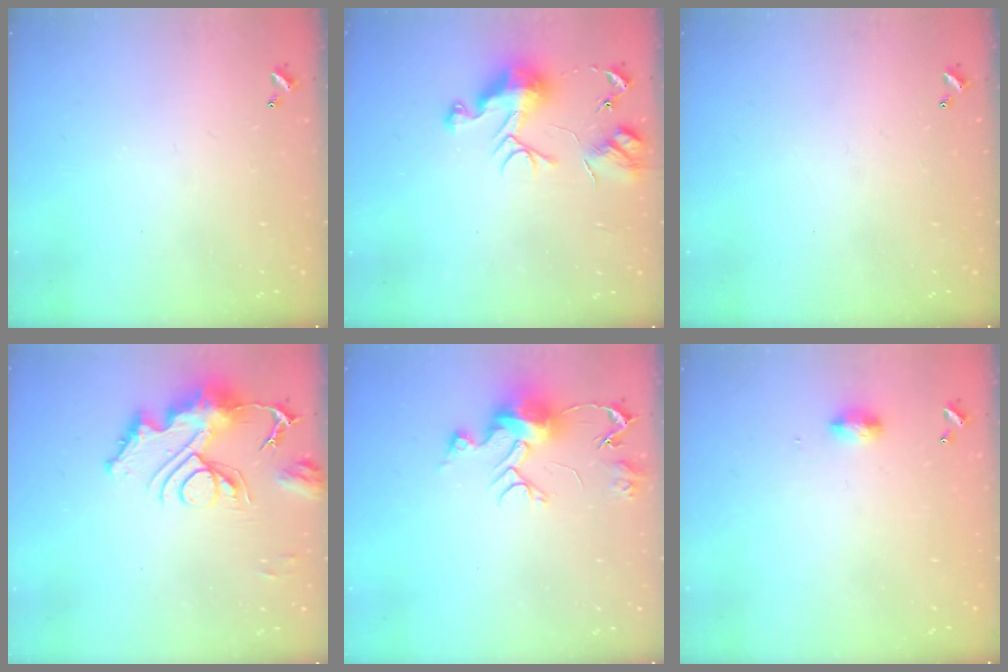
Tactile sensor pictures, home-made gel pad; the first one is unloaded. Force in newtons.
{"total": 9.3, "press": 9.3, "slide": 1.1}
{"total": 0.0}
{"total": 12.9, "press": 12.8, "slide": 1.4}
{"total": 10.8, "press": 10.8, "slide": 0.9}
{"total": 4.6, "press": 4.5, "slide": 0.7}